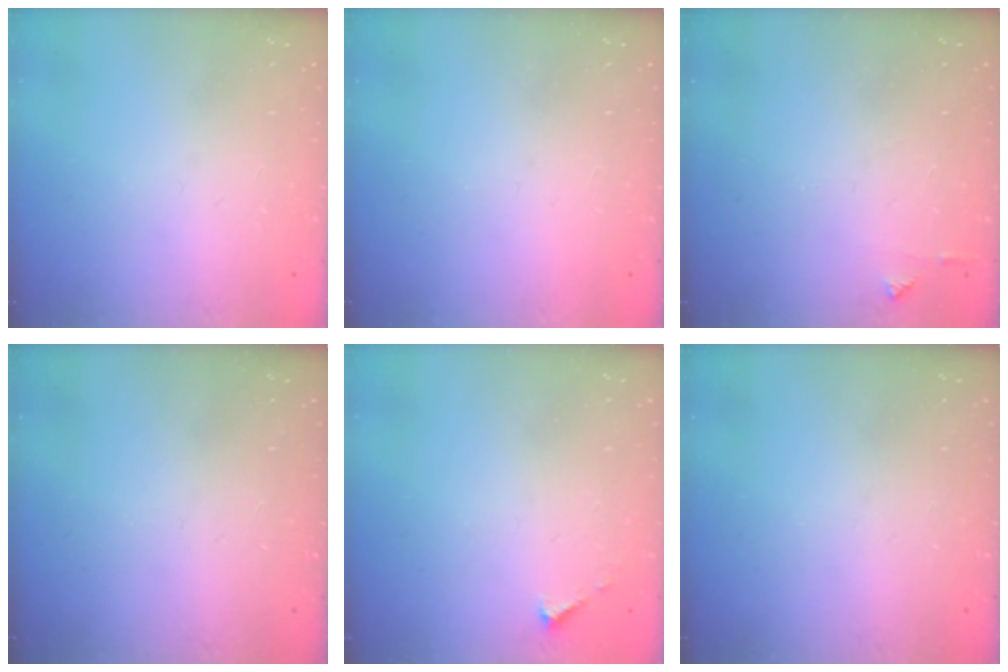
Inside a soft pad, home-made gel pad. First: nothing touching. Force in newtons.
{"total": 1.5, "press": 1.5, "slide": 0.1}
{"total": 3.5, "press": 3.4, "slide": 0.5}
{"total": 0.0}
{"total": 2.1, "press": 2.1, "slide": 0.2}
{"total": 0.0}